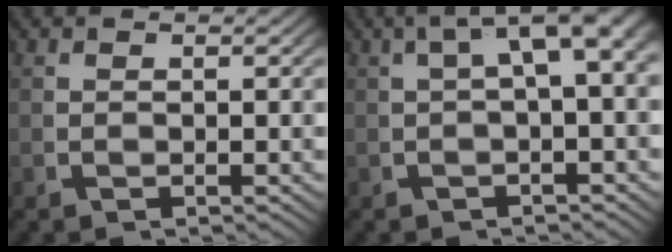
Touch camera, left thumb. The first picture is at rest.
{"total": 7.0, "force": [2.1, 3.1, 5.9], "torque": [-0.078, 0.031, 0.018]}